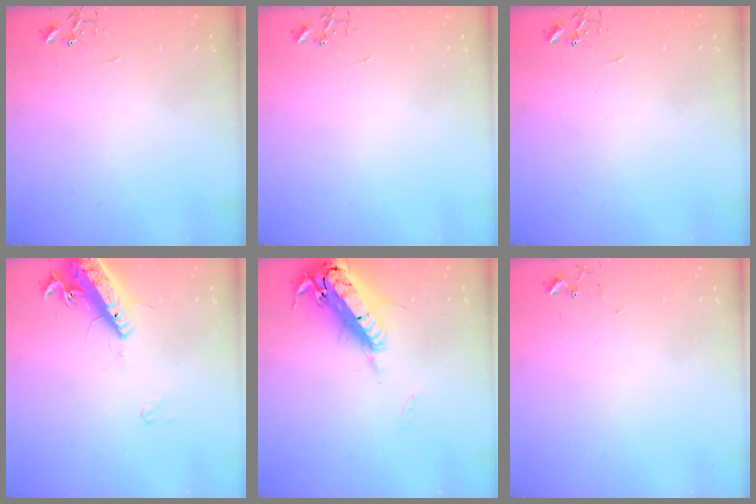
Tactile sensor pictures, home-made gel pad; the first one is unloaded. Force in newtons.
{"total": 0.0}
{"total": 0.0}
{"total": 15.7, "press": 15.3, "slide": 3.5}
{"total": 22.8, "press": 22.3, "slide": 4.6}
{"total": 5.4, "press": 5.4, "slide": 0.7}